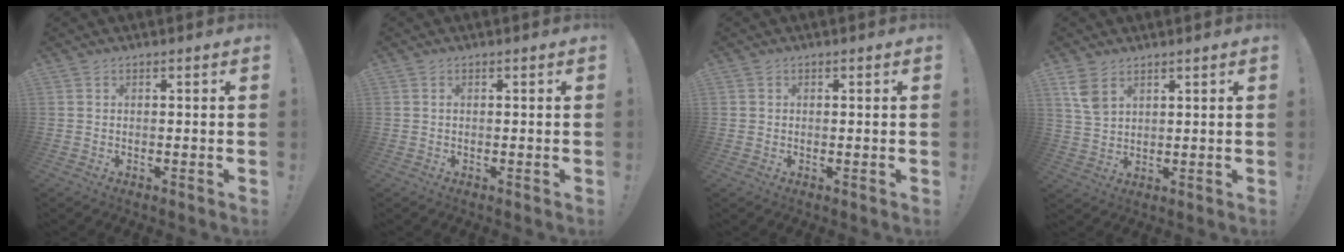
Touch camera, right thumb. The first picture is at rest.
{"total": 0.0}
{"total": 1.0, "force": [0.1, 0.9, 0.1], "torque": [-0.004, 0.004, 0.003]}
{"total": 6.5, "force": [3.7, 3.9, 3.7], "torque": [-0.056, -0.014, 0.072]}